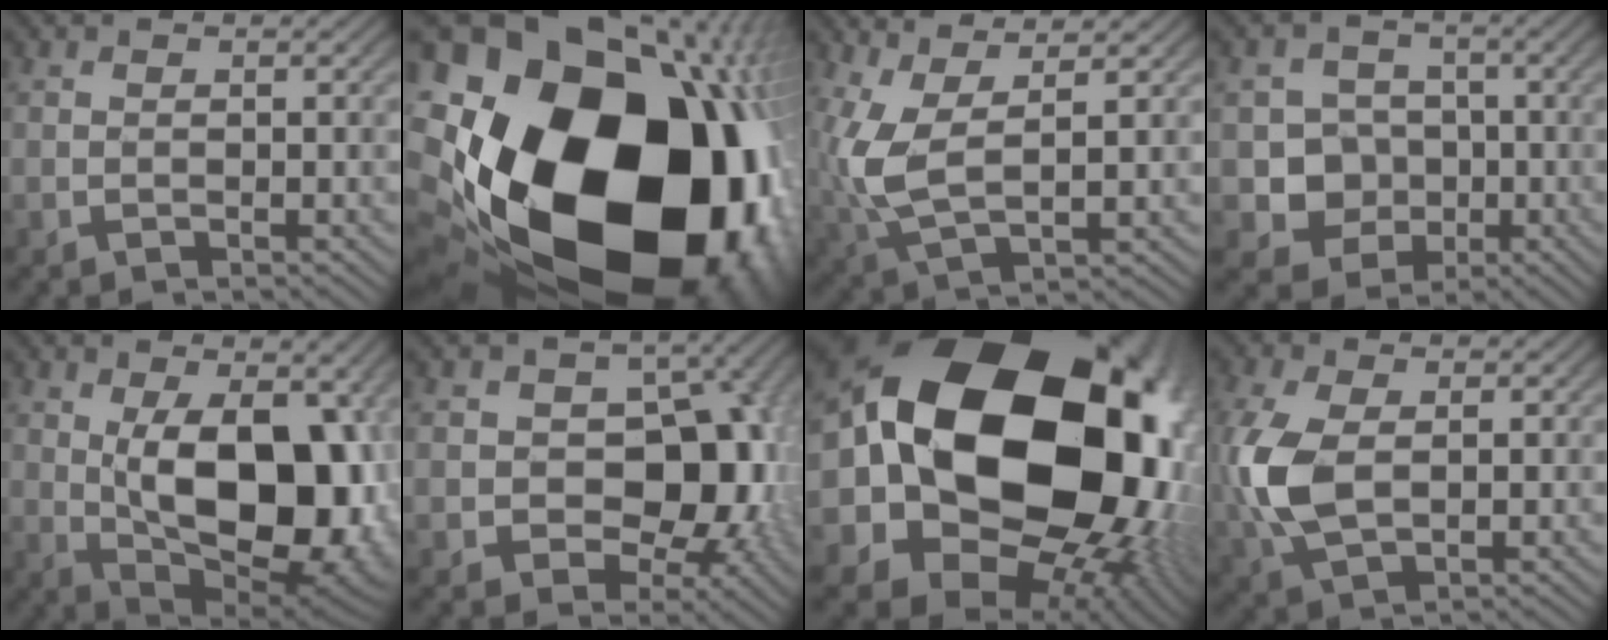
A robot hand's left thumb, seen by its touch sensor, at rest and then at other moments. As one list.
[{"total": 24.7, "force": [-4.9, 18.8, 15.4], "torque": [-0.248, -0.063, -0.129]}, {"total": 8.7, "force": [1.8, 4.6, 7.2], "torque": [-0.190, -0.002, 0.035]}, {"total": 6.2, "force": [-1.3, 5.8, 1.8], "torque": [-0.037, -0.008, -0.044]}, {"total": 15.9, "force": [-0.6, 8.7, 13.3], "torque": [-0.184, -0.016, -0.003]}, {"total": 11.7, "force": [-1.1, 8.3, 8.2], "torque": [-0.115, -0.005, -0.024]}, {"total": 23.3, "force": [3.3, 17.9, 14.5], "torque": [-0.322, -0.058, 0.079]}, {"total": 9.8, "force": [0.3, 6.3, 7.5], "torque": [-0.213, 0.002, 0.008]}]